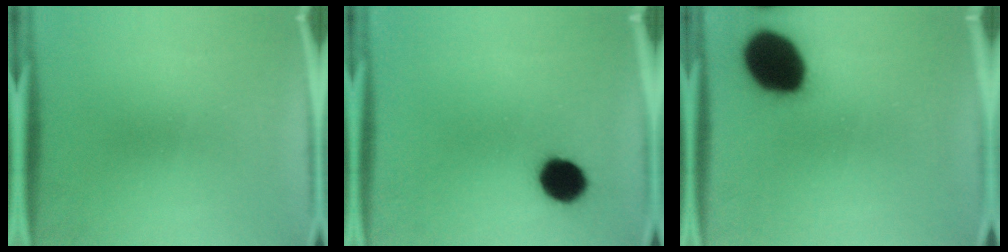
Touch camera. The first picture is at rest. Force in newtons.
{"total": 8.4}
{"total": 19.3}